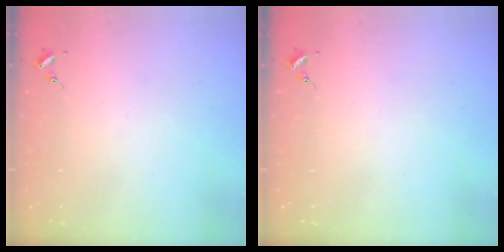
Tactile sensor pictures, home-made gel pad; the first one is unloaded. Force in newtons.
{"total": 0.0}